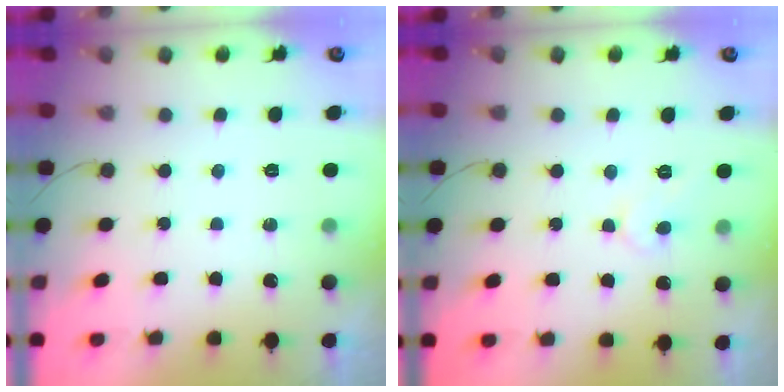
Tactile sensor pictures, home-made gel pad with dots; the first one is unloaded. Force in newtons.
{"total": 4.3, "press": 4.3, "slide": 0.4}